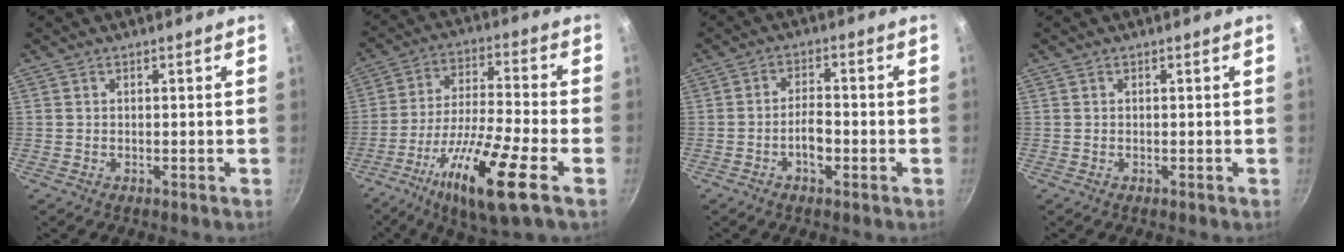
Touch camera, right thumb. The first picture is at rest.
{"total": 17.6, "force": [-8.1, 2.9, 15.4], "torque": [-0.284, 0.025, -0.149]}
{"total": 4.7, "force": [-1.8, 2.0, 3.9], "torque": [-0.063, 0.019, -0.032]}
{"total": 0.0}